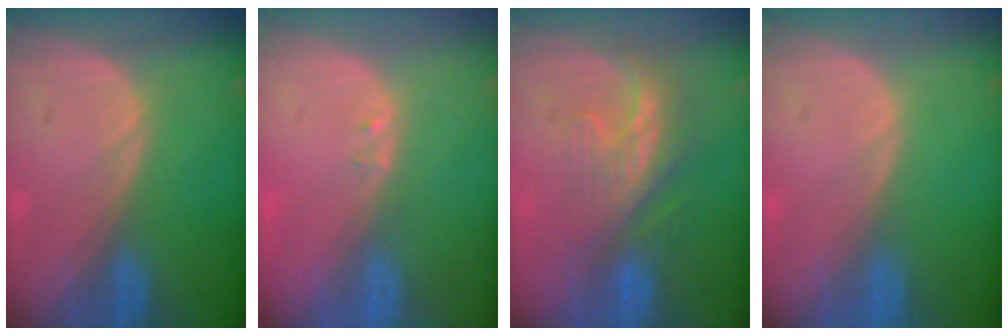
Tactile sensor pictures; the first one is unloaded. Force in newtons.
{"total": 0.6, "press": 0.6, "slide": 0.2}
{"total": 8.4, "press": 7.2, "slide": 4.2}
{"total": 0.0}